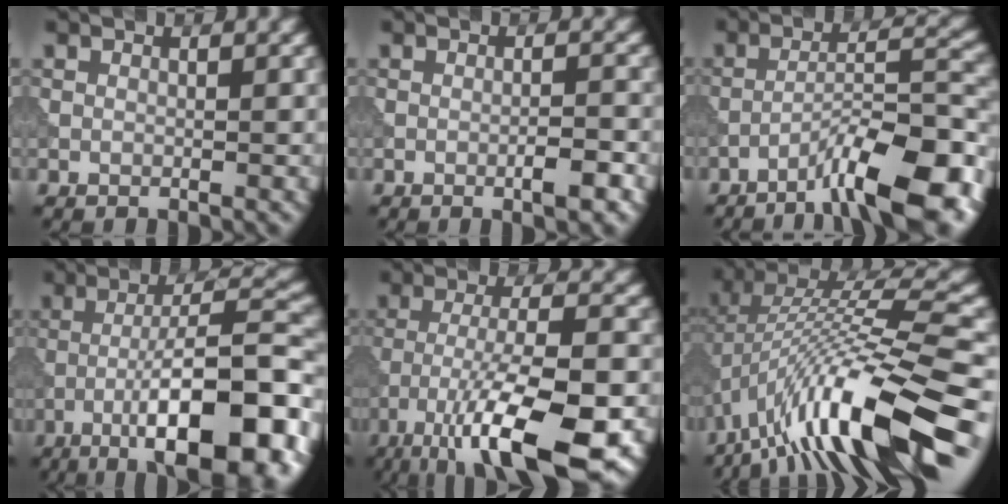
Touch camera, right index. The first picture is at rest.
{"total": 2.4, "force": [-1.0, 0.4, 2.2], "torque": [-0.031, 0.005, -0.016]}
{"total": 10.2, "force": [-6.6, 1.7, 7.6], "torque": [-0.116, 0.019, -0.109]}
{"total": 13.1, "force": [-5.8, 2.9, 11.4], "torque": [-0.165, 0.015, -0.086]}
{"total": 12.7, "force": [-6.8, 3.6, 10.1], "torque": [-0.179, -0.006, -0.119]}
{"total": 13.7, "force": [-5.5, 3.7, 12.0], "torque": [-0.213, 0.022, -0.087]}